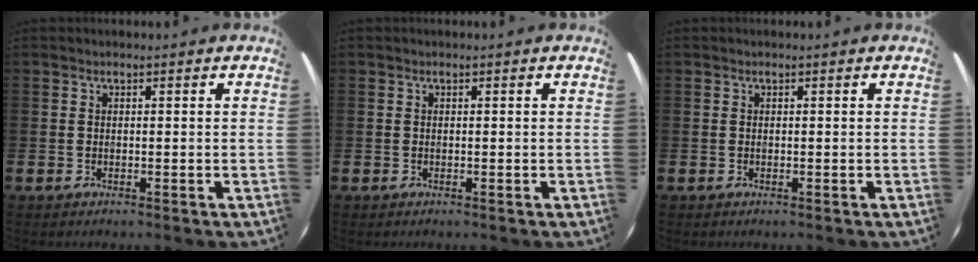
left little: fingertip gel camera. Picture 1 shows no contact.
{"total": 0.0}
{"total": 0.0}